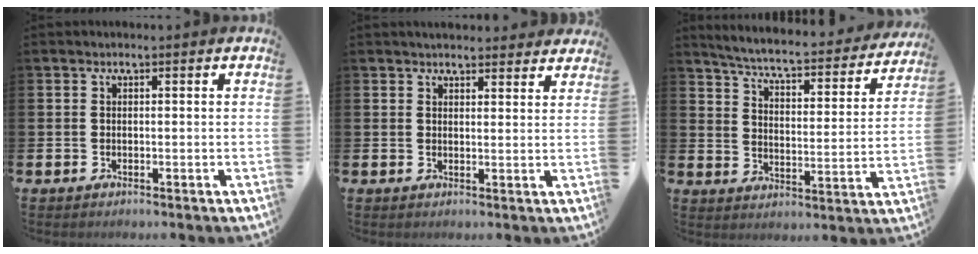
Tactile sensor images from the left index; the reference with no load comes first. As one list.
[{"total": 3.1, "force": [3.0, 0.6, 0.1], "torque": [0.007, -0.018, 0.053]}, {"total": 5.6, "force": [5.1, 0.5, 2.2], "torque": [-0.064, -0.045, 0.079]}]